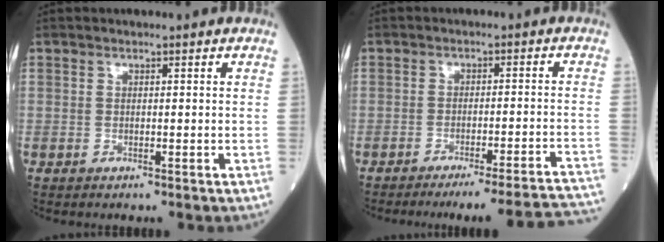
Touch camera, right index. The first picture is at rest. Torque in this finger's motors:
{"motor_torque": [0.92, -1.22, 0.19, 0.09]}